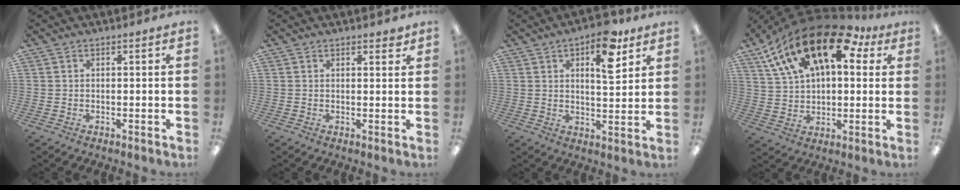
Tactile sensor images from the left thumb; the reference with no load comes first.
{"total": 1.6, "force": [1.3, 0.7, 0.5], "torque": [0.004, -0.007, 0.021]}
{"total": 11.3, "force": [6.3, 4.9, 8.0], "torque": [-0.104, -0.027, 0.102]}
{"total": 21.1, "force": [11.6, 10.6, 14.0], "torque": [-0.249, -0.048, 0.201]}